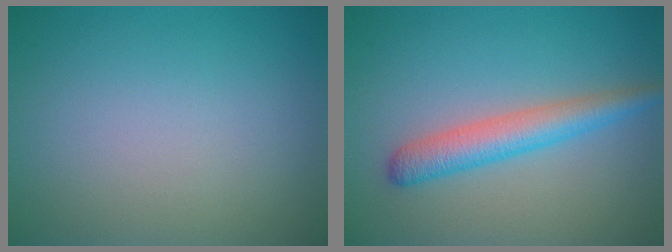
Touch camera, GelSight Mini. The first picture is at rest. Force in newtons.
{"total": 3.7, "press": 3.7, "slide": 0.1}